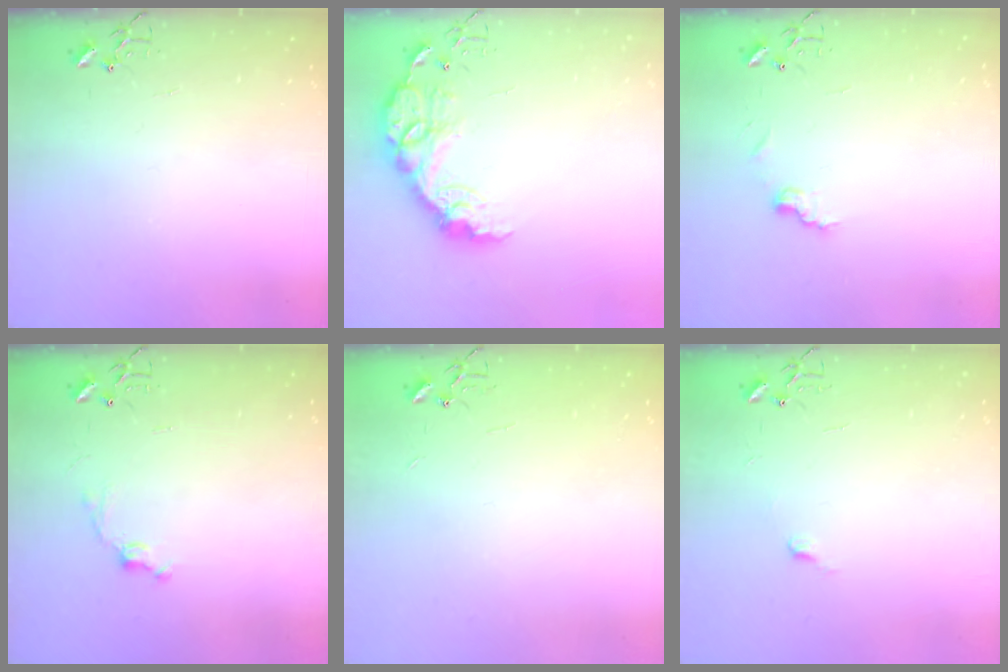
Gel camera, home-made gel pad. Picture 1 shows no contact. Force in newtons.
{"total": 15.4, "press": 15.4, "slide": 1.1}
{"total": 6.6, "press": 6.6, "slide": 0.1}
{"total": 7.0, "press": 7.0, "slide": 0.9}
{"total": 2.2, "press": 2.2, "slide": 0.3}
{"total": 4.7, "press": 4.7, "slide": 0.5}